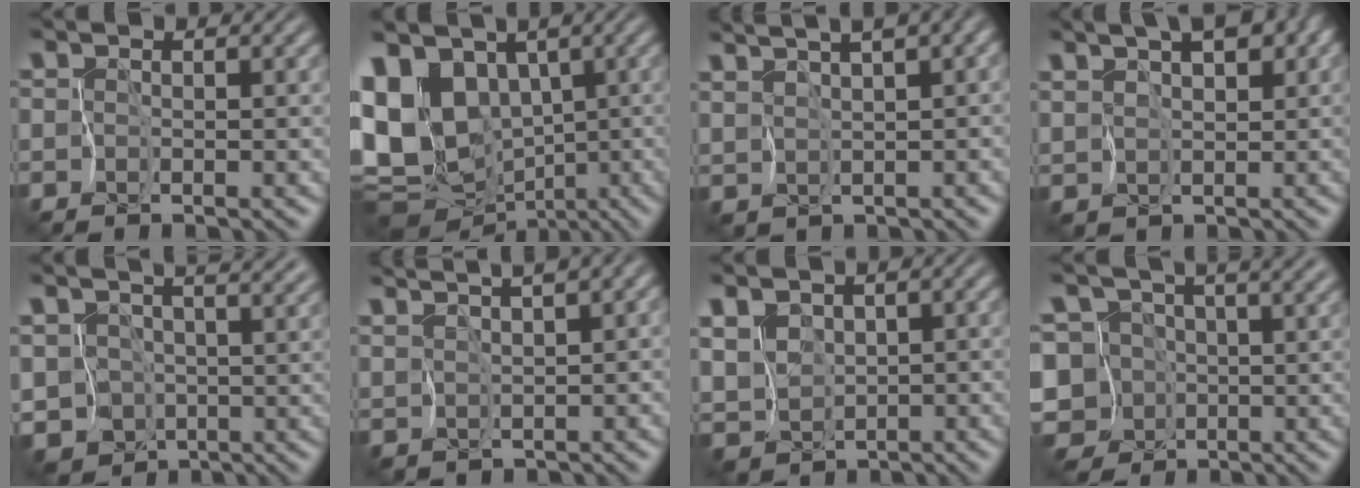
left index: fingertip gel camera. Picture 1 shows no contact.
{"total": 11.8, "force": [1.2, 8.9, 7.7], "torque": [-0.171, -0.014, 0.041]}
{"total": 7.7, "force": [4.8, 2.5, 5.5], "torque": [-0.116, 0.017, 0.093]}
{"total": 7.1, "force": [3.7, 3.6, 4.9], "torque": [-0.086, 0.025, 0.057]}
{"total": 7.7, "force": [1.7, 5.4, 5.2], "torque": [-0.089, -0.004, 0.032]}
{"total": 5.4, "force": [4.3, 0.6, 3.2], "torque": [-0.075, 0.015, 0.080]}
{"total": 4.8, "force": [0.1, 4.0, 2.6], "torque": [-0.061, 0.005, -0.003]}
{"total": 7.4, "force": [-0.6, 5.8, 4.6], "torque": [-0.086, 0.022, -0.019]}